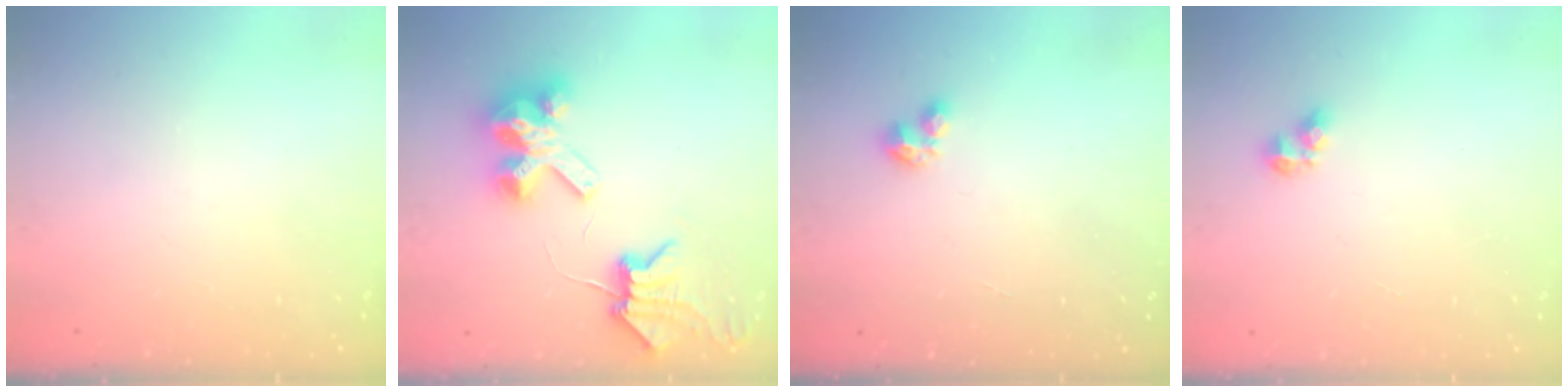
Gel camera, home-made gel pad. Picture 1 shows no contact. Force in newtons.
{"total": 8.8, "press": 8.7, "slide": 1.2}
{"total": 1.0, "press": 1.0, "slide": 0.1}
{"total": 4.9, "press": 4.8, "slide": 0.6}